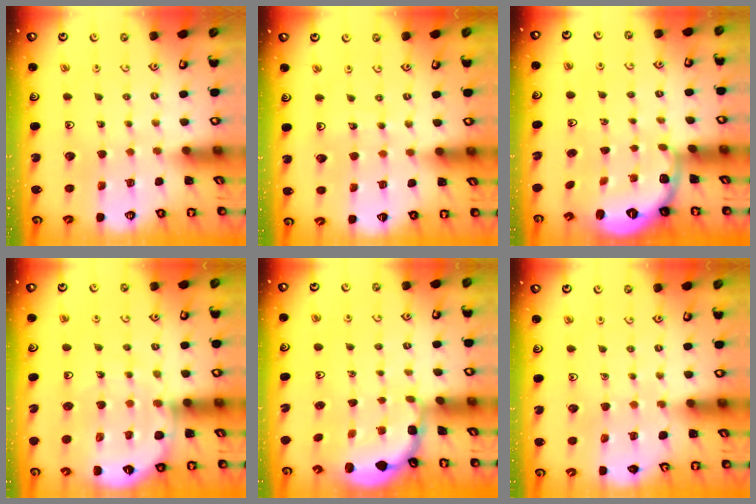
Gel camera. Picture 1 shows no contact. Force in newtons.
{"total": 7.0, "press": 6.7, "slide": 2.0}
{"total": 2.6, "press": 1.5, "slide": 2.1}
{"total": 8.8, "press": 8.5, "slide": 2.2}
{"total": 2.3, "press": 1.7, "slide": 1.6}
{"total": 5.6, "press": 5.3, "slide": 1.9}